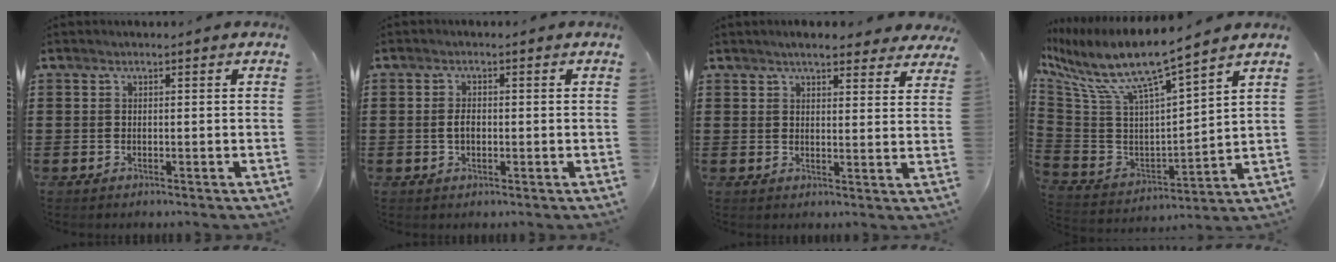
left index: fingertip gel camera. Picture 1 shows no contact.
{"total": 2.1, "force": [-0.3, 1.0, 1.8], "torque": [-0.037, 0.004, -0.008]}
{"total": 4.3, "force": [3.9, 0.6, 1.8], "torque": [-0.039, -0.009, 0.069]}
{"total": 9.1, "force": [6.5, 1.0, 6.3], "torque": [-0.149, -0.057, 0.105]}